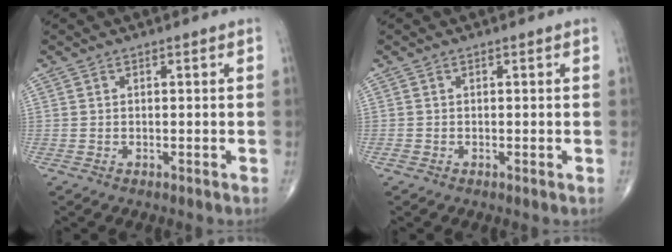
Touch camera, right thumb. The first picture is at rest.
{"total": 0.6, "force": [-0.3, 0.3, 0.5], "torque": [-0.009, -0.004, -0.009]}